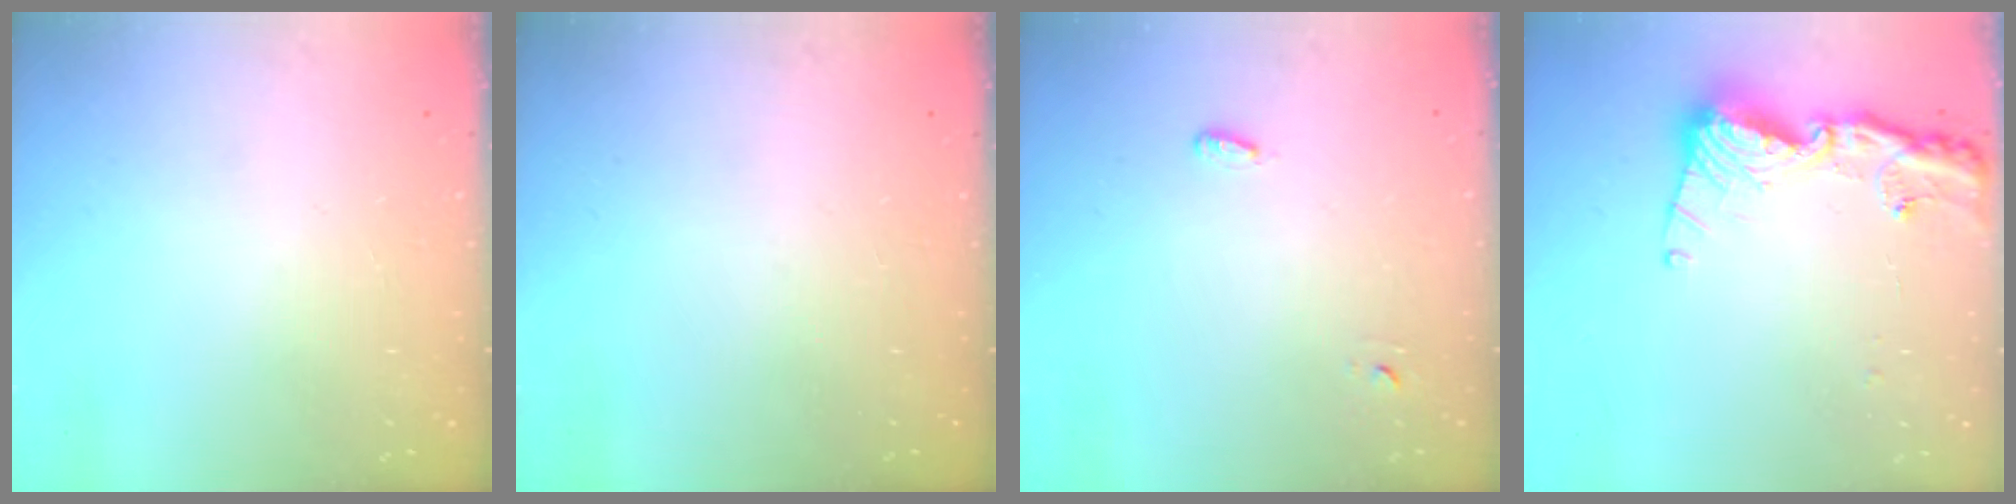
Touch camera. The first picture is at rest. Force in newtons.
{"total": 0.0}
{"total": 2.8, "press": 2.7, "slide": 0.6}
{"total": 14.4, "press": 14.3, "slide": 1.9}